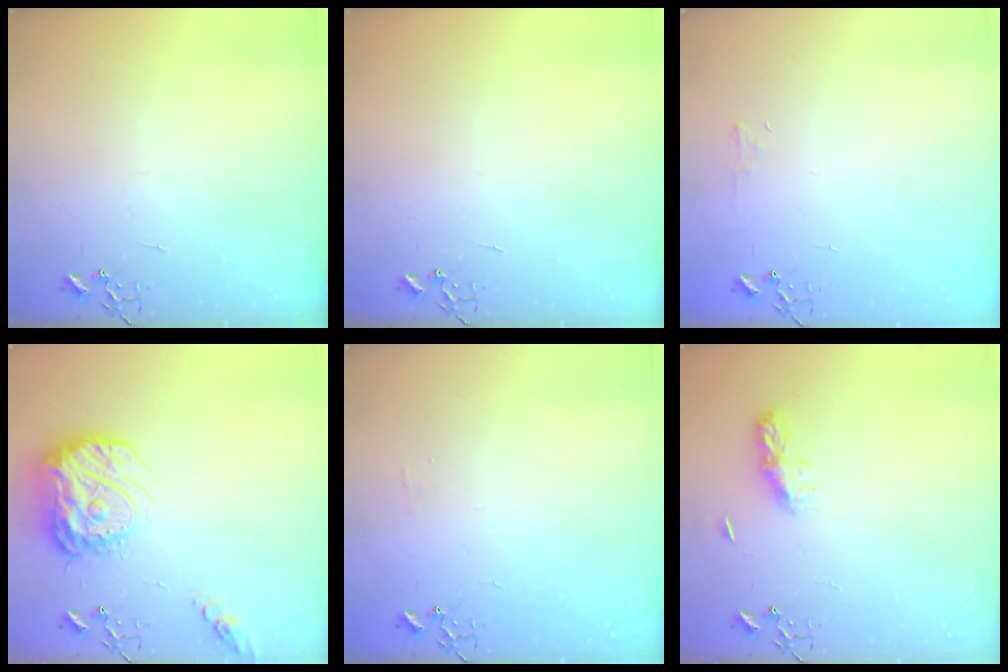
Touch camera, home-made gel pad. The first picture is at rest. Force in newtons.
{"total": 0.0}
{"total": 4.8, "press": 4.7, "slide": 0.7}
{"total": 18.2, "press": 18.1, "slide": 1.7}
{"total": 3.9, "press": 3.8, "slide": 0.6}
{"total": 7.4, "press": 7.4, "slide": 0.4}